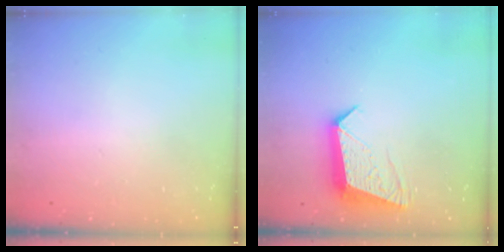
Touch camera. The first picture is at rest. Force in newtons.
{"total": 10.9, "press": 10.8, "slide": 1.1}